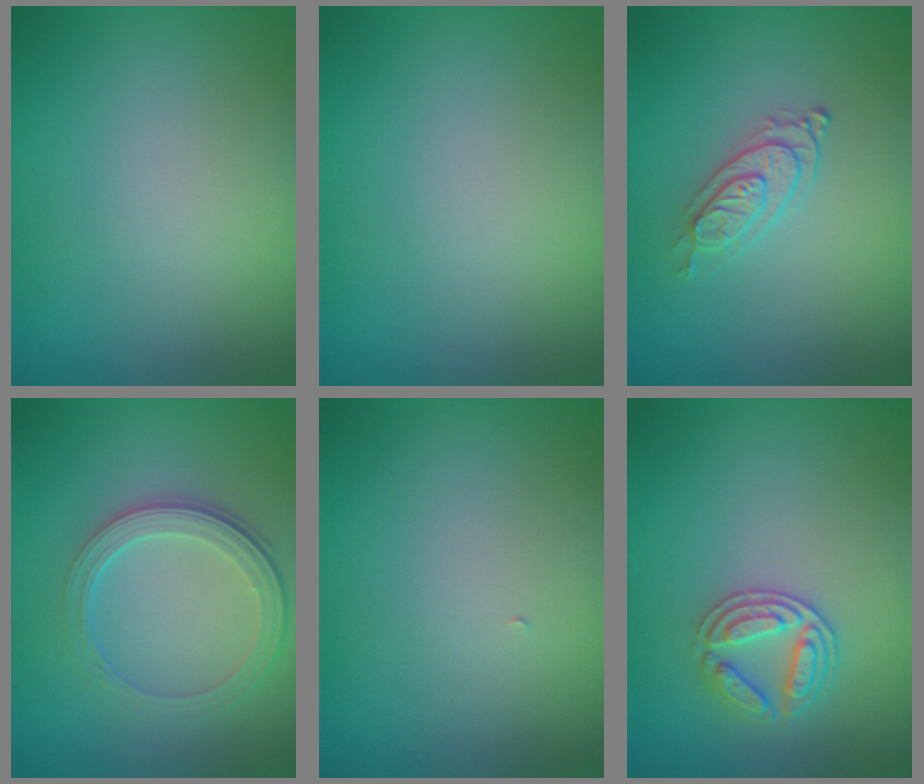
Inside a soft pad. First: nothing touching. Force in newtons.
{"total": 0.0}
{"total": 2.3, "press": 2.1, "slide": 0.9}
{"total": 4.2, "press": 2.9, "slide": 3.0}
{"total": 0.0}
{"total": 2.7, "press": 2.7, "slide": 0.4}